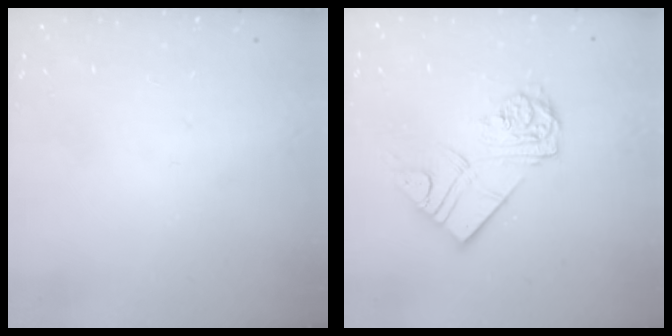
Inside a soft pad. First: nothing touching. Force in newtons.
{"total": 12.3, "press": 12.2, "slide": 1.1}